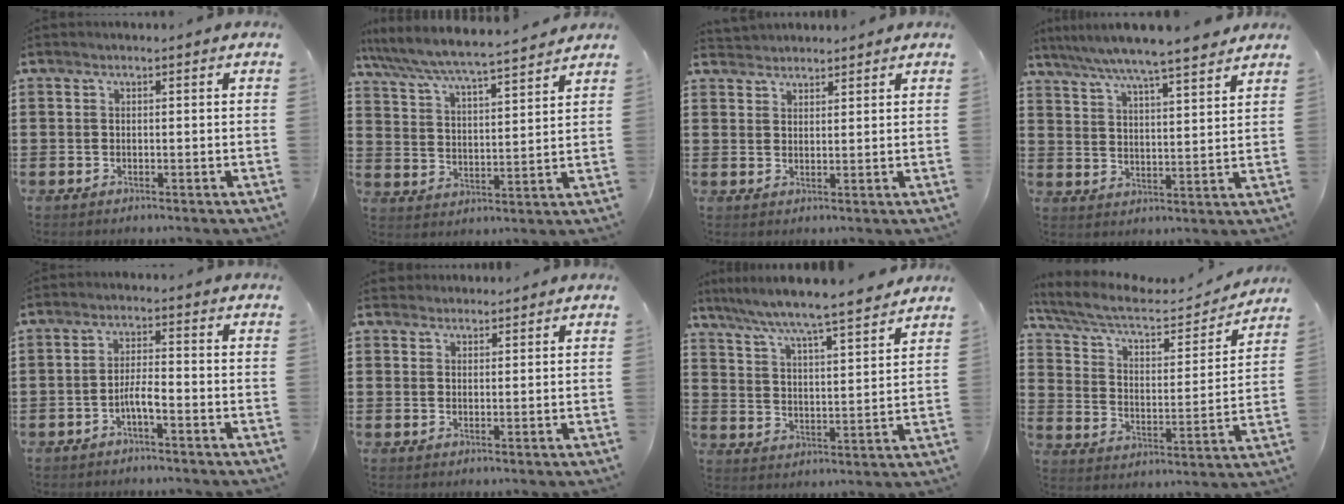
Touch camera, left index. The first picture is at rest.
{"total": 5.9, "force": [5.6, -0.3, 1.8], "torque": [-0.060, -0.041, 0.091]}
{"total": 2.2, "force": [2.1, 0.5, -0.3], "torque": [0.000, 0.000, 0.042]}
{"total": 6.1, "force": [5.6, -0.4, 2.5], "torque": [-0.070, -0.034, 0.094]}
{"total": 3.3, "force": [-1.8, 0.5, 2.7], "torque": [-0.057, 0.003, -0.035]}
{"total": 1.7, "force": [1.5, 0.7, 0.0], "torque": [-0.004, 0.002, 0.032]}
{"total": 5.7, "force": [5.3, -0.6, 2.0], "torque": [-0.064, -0.040, 0.084]}
{"total": 7.7, "force": [6.3, 2.0, 3.9], "torque": [-0.104, -0.035, 0.105]}